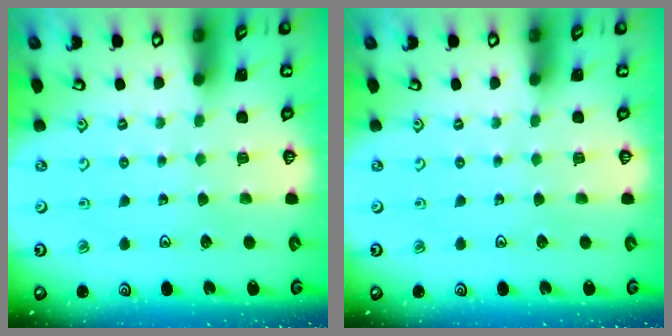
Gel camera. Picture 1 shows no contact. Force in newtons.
{"total": 0.0}